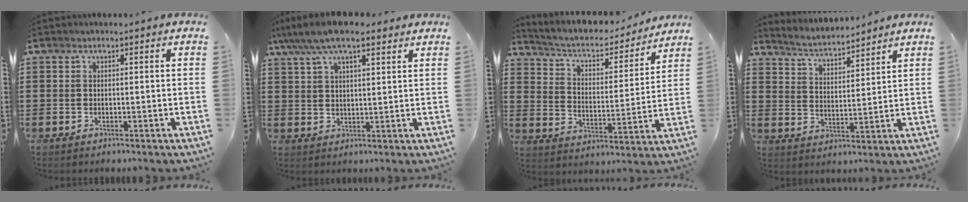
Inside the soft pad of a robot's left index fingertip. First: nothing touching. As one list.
[{"total": 7.9, "force": [6.0, 2.5, 4.6], "torque": [-0.105, -0.002, 0.109]}, {"total": 5.2, "force": [4.4, 1.6, 2.3], "torque": [-0.067, -0.028, 0.068]}, {"total": 4.1, "force": [4.0, 0.1, 0.7], "torque": [-0.032, -0.022, 0.067]}]